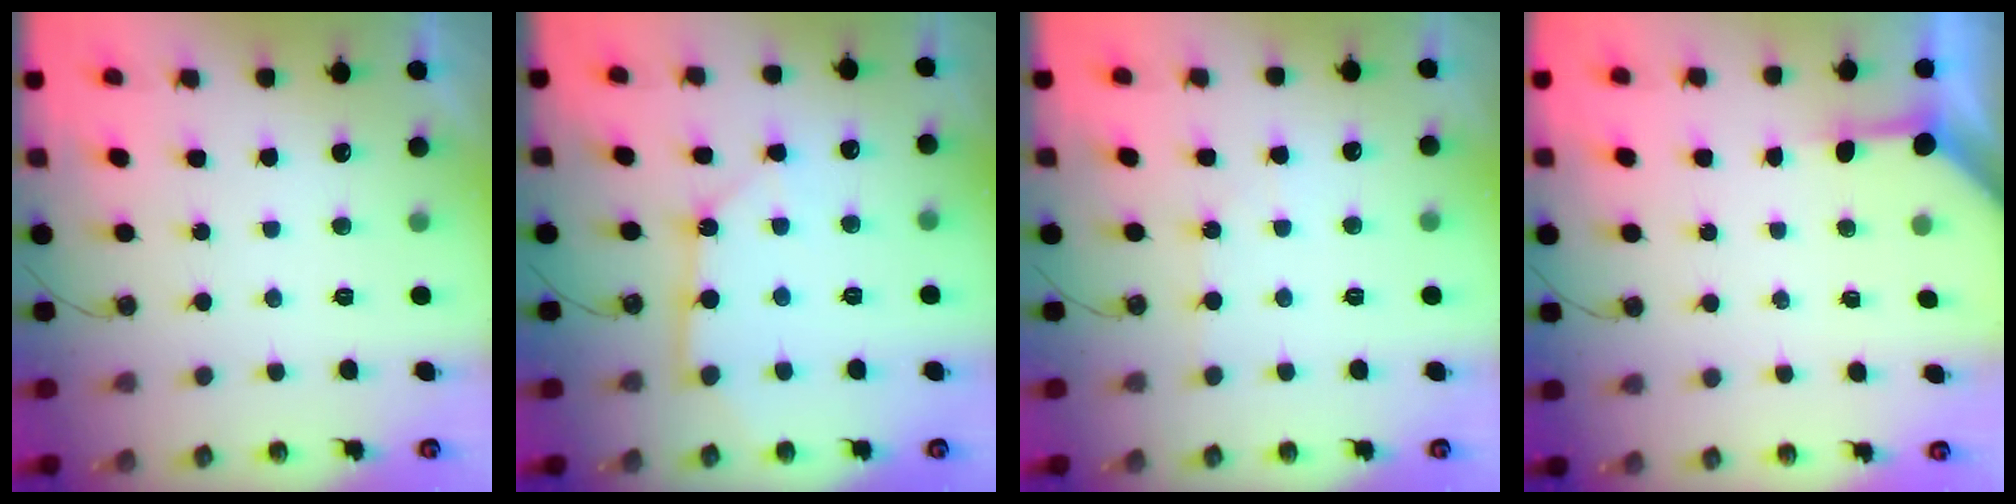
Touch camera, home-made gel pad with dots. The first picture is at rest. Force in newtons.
{"total": 7.6, "press": 7.5, "slide": 0.7}
{"total": 2.5, "press": 2.5, "slide": 0.4}
{"total": 3.4, "press": 3.4, "slide": 0.5}